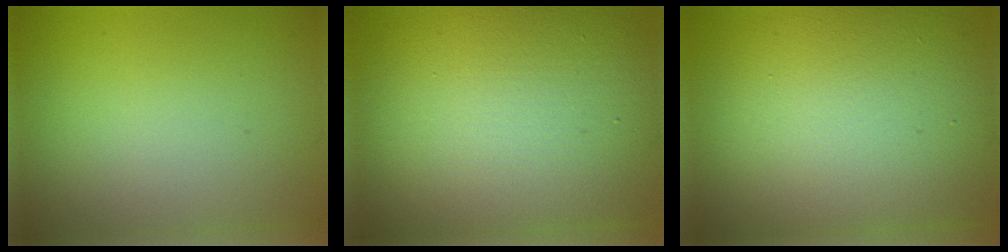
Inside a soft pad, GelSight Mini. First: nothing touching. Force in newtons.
{"total": 16.2, "press": 16.1, "slide": 1.2}
{"total": 14.1, "press": 14.1, "slide": 0.2}